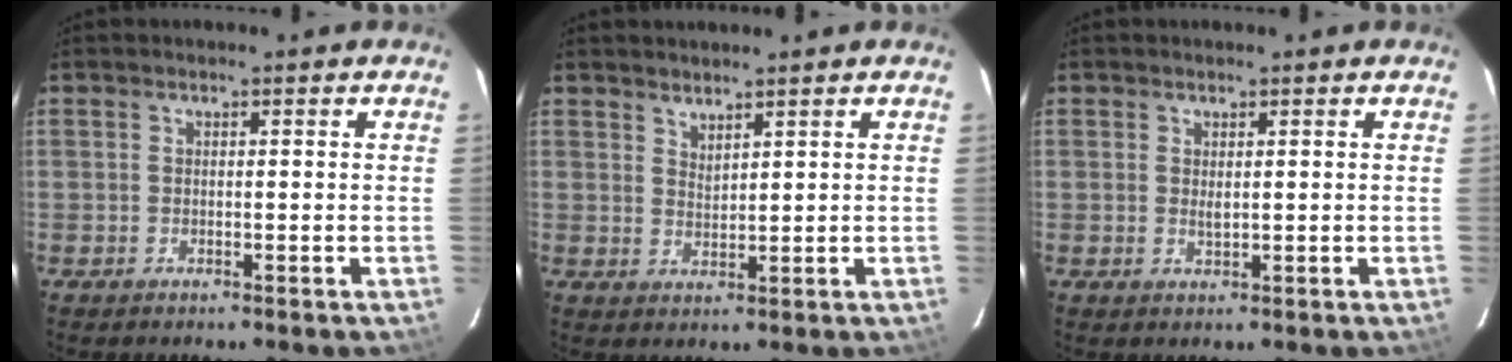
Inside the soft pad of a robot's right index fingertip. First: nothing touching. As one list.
[{"total": 2.3, "force": [2.2, 0.4, 0.8], "torque": [-0.012, 0.002, 0.039]}, {"total": 1.2, "force": [0.3, 0.6, 1.0], "torque": [-0.017, 0.000, 0.005]}]